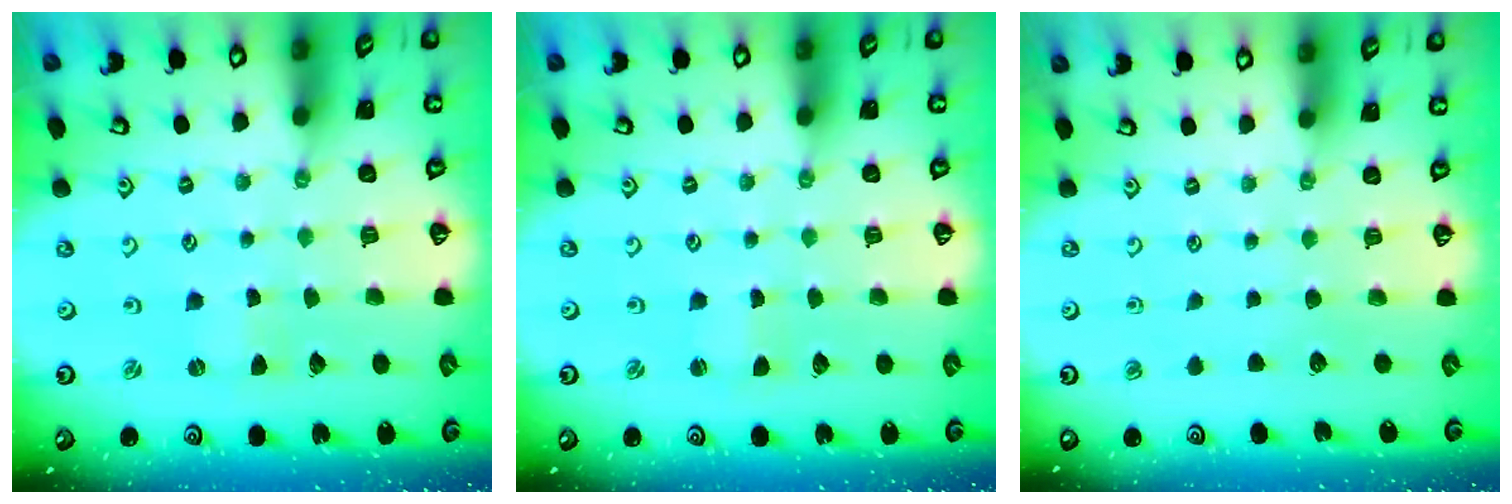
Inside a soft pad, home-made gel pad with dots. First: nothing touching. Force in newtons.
{"total": 1.2, "press": 1.2, "slide": 0.0}
{"total": 0.0}